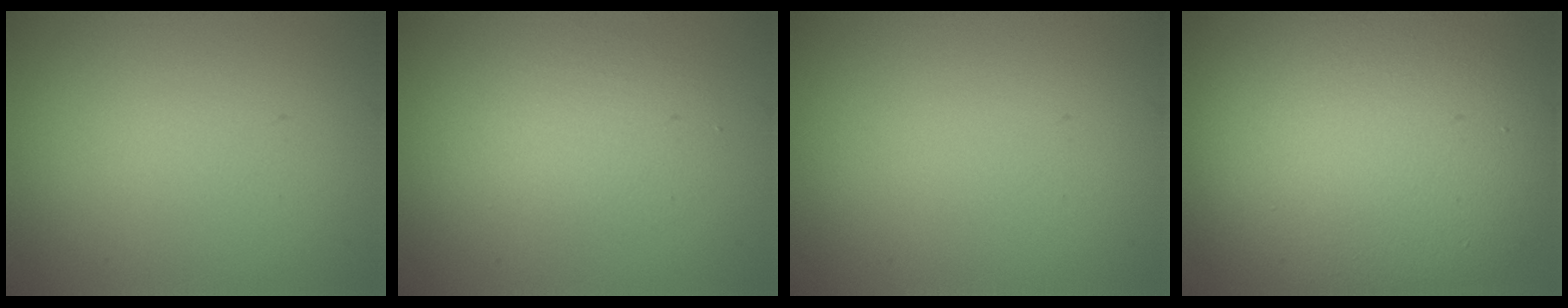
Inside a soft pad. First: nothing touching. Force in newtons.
{"total": 2.4, "press": 2.4, "slide": 0.2}
{"total": 0.0}
{"total": 15.3, "press": 15.3, "slide": 0.6}